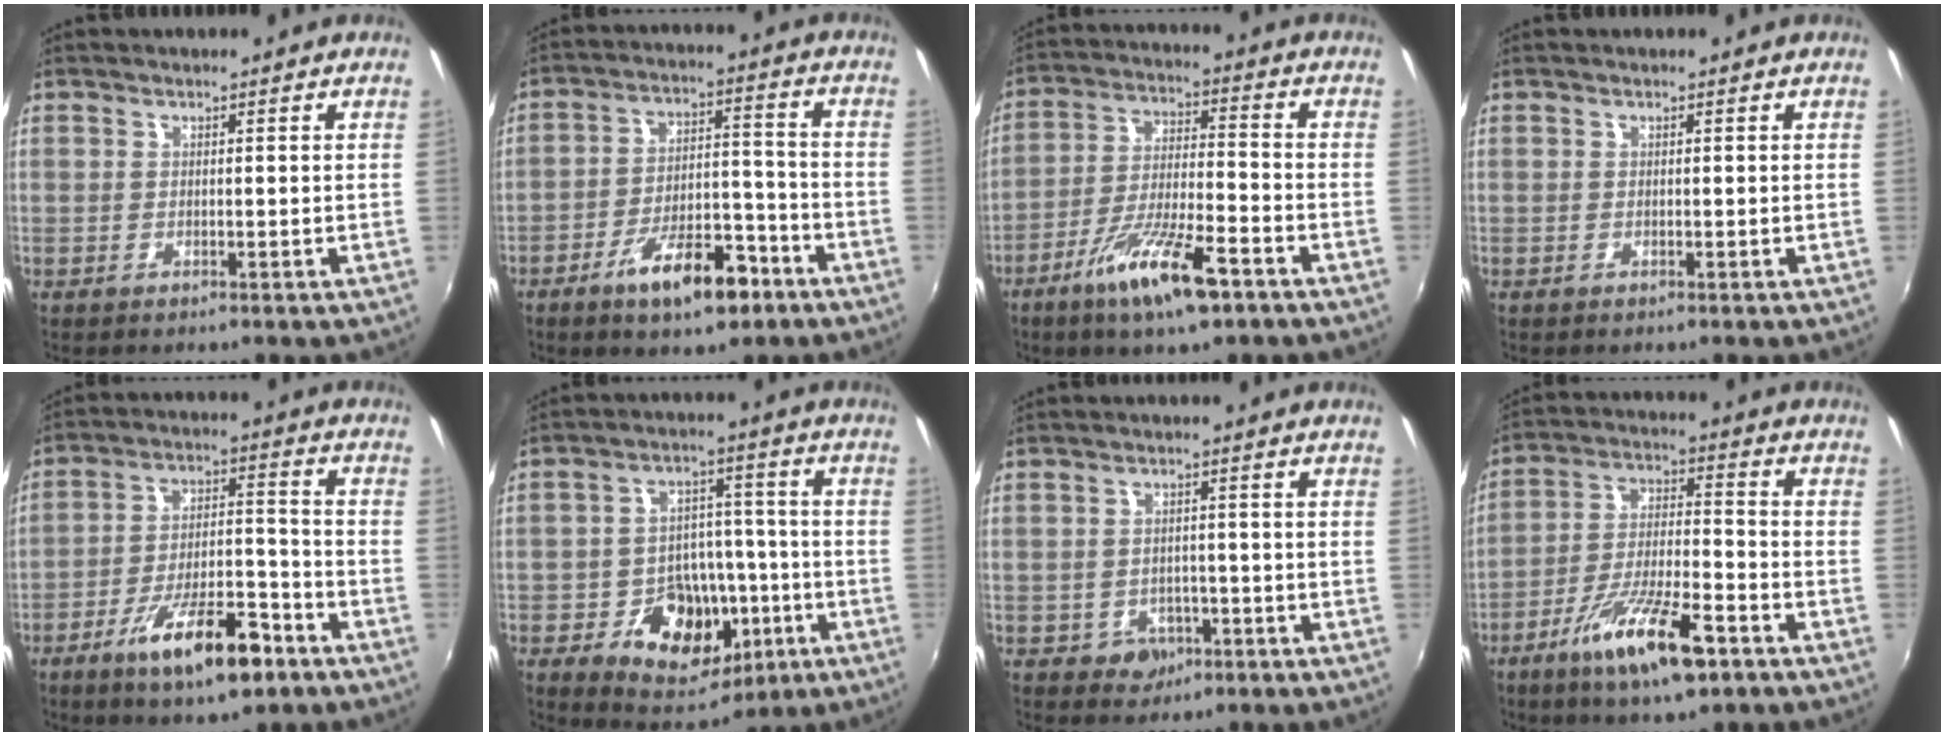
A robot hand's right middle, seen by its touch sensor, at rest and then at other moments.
{"total": 11.9, "force": [-7.3, 4.5, 8.3], "torque": [-0.148, 0.012, -0.111]}
{"total": 13.0, "force": [-7.9, 2.6, 10.0], "torque": [-0.202, -0.019, -0.141]}
{"total": 0.0}
{"total": 13.6, "force": [-8.3, 4.0, 10.1], "torque": [-0.183, -0.002, -0.133]}
{"total": 14.4, "force": [-5.6, 10.7, 7.7], "torque": [-0.148, 0.023, -0.068]}
{"total": 4.1, "force": [-1.8, 3.5, 0.9], "torque": [-0.029, 0.006, -0.020]}
{"total": 13.9, "force": [-8.3, 3.3, 10.6], "torque": [-0.212, -0.020, -0.149]}